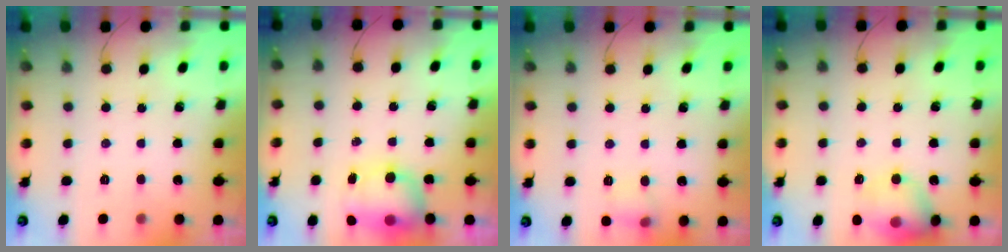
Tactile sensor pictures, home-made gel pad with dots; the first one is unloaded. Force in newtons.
{"total": 8.9, "press": 8.6, "slide": 2.4}
{"total": 7.4, "press": 7.2, "slide": 1.7}
{"total": 12.6, "press": 12.5, "slide": 1.8}